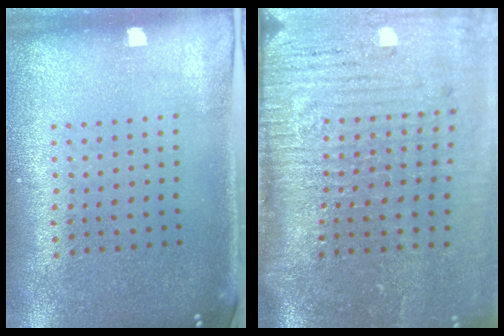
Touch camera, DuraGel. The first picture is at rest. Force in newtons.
{"total": 5.3, "press": 4.3, "slide": 3.1}